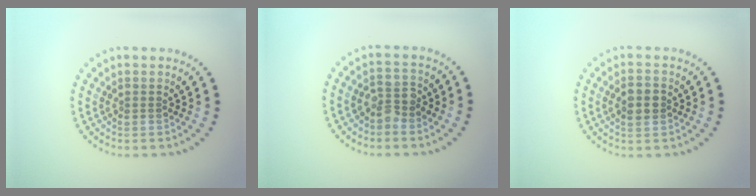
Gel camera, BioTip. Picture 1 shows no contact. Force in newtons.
{"total": 2.4, "press": 2.2, "slide": 0.8}
{"total": 2.2, "press": 2.2, "slide": 0.2}